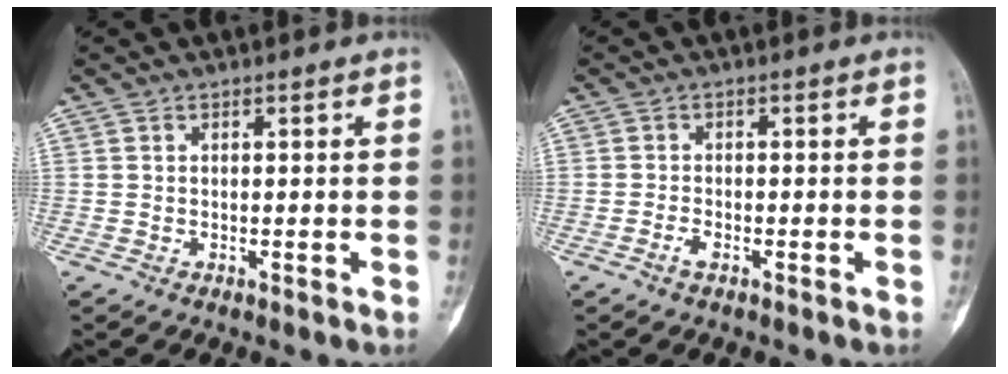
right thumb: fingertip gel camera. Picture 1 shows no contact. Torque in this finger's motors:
{"motor_torque": [-0.33, 0.14, -0.26, -0.12, -0.03]}